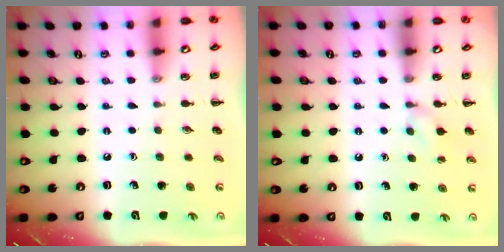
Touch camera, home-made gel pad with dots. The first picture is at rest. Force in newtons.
{"total": 7.3, "press": 7.1, "slide": 1.8}